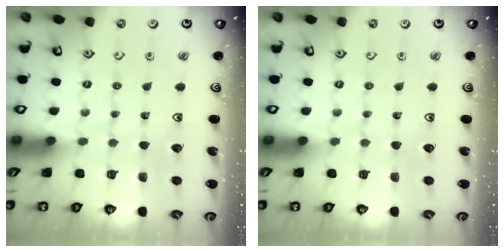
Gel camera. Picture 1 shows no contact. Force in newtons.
{"total": 0.0}